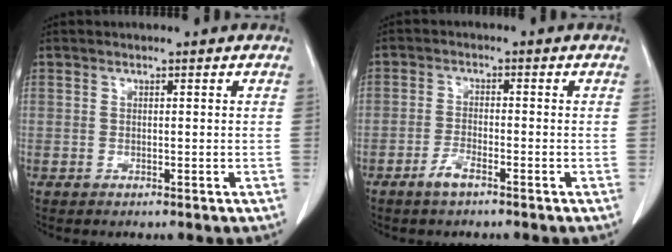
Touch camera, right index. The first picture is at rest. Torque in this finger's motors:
{"motor_torque": [0.09, -0.01, -0.05, 0.02]}